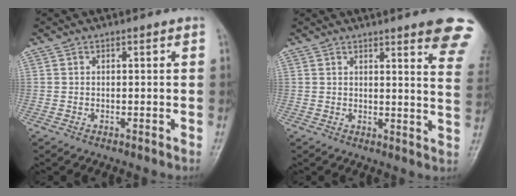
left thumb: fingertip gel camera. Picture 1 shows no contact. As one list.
[{"total": 12.5, "force": [8.3, 1.8, 9.1], "torque": [-0.079, -0.037, 0.081]}]